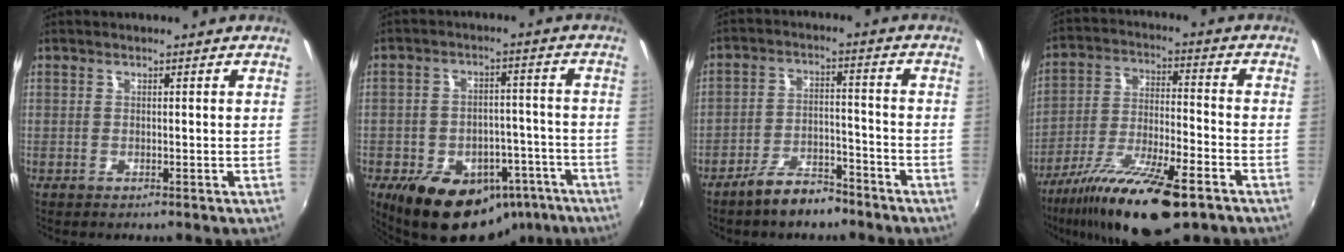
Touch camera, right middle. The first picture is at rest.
{"total": 19.2, "force": [-11.7, 11.7, 9.8], "torque": [-0.180, 0.016, -0.143]}
{"total": 7.7, "force": [-6.2, 2.8, 3.5], "torque": [-0.073, 0.014, -0.096]}
{"total": 18.9, "force": [-12.7, 4.5, 13.3], "torque": [-0.249, -0.040, -0.220]}